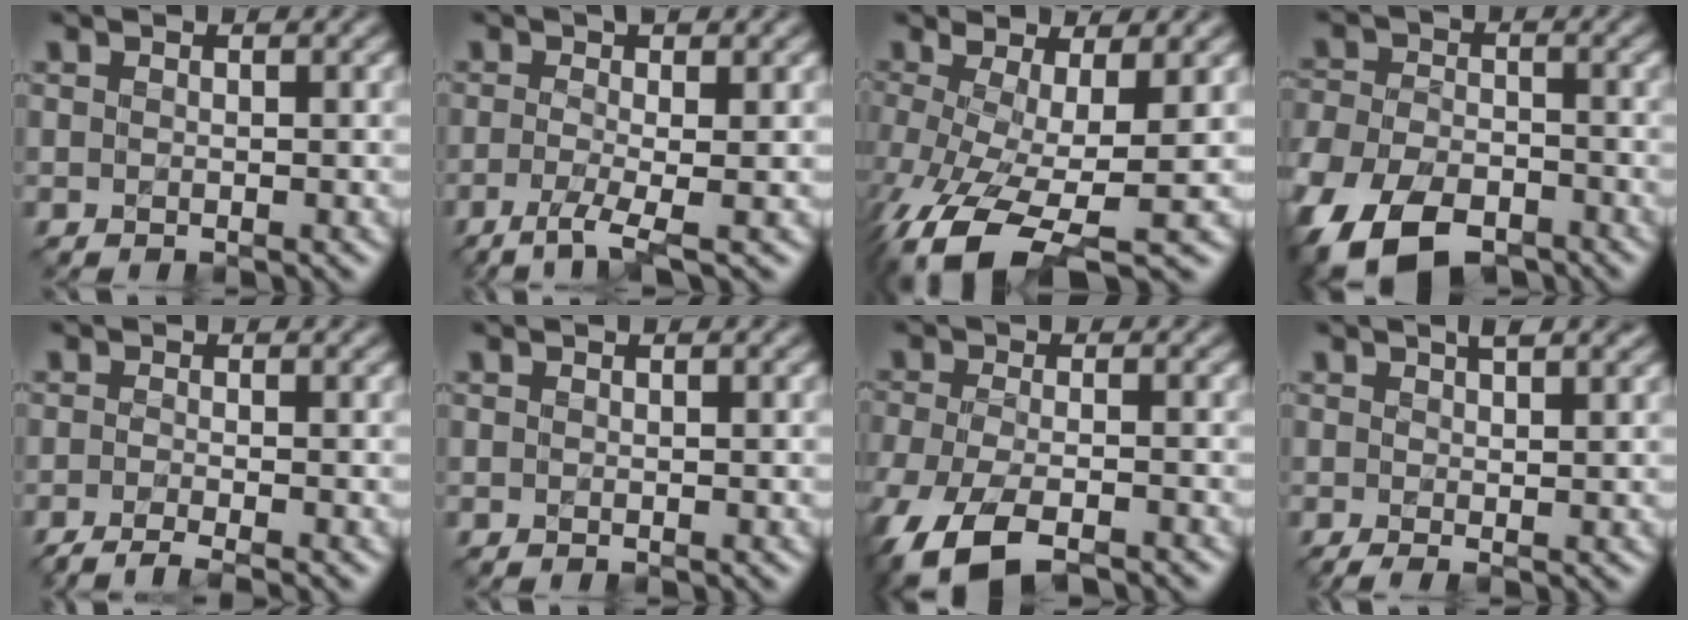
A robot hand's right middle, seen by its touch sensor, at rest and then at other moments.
{"total": 3.6, "force": [-1.1, 0.7, 3.4], "torque": [-0.062, 0.000, -0.030]}
{"total": 7.8, "force": [-3.0, 2.3, 6.8], "torque": [-0.137, -0.006, -0.063]}
{"total": 10.5, "force": [-6.6, 5.6, 5.9], "torque": [-0.133, -0.018, -0.127]}
{"total": 2.3, "force": [-1.6, 0.5, 1.6], "torque": [-0.019, 0.001, -0.040]}
{"total": 0.0}
{"total": 7.4, "force": [-5.2, 2.4, 4.8], "torque": [-0.097, -0.013, -0.098]}
{"total": 3.3, "force": [1.1, 1.1, 3.0], "torque": [-0.026, 0.011, 0.005]}